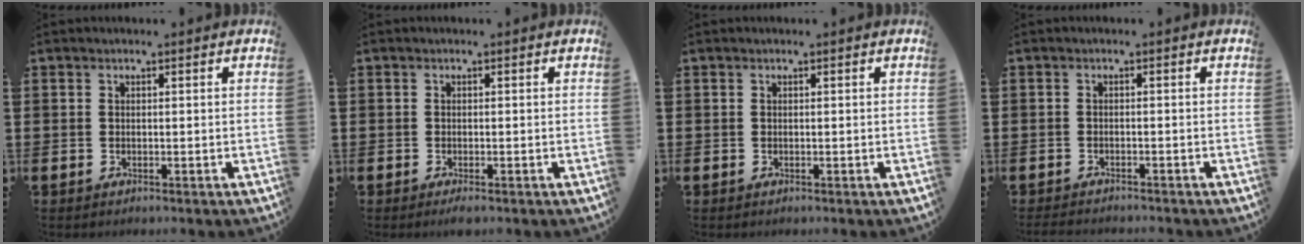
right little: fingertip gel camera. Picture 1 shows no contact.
{"total": 0.7, "force": [-0.4, 0.1, 0.6], "torque": [-0.012, -0.001, -0.007]}
{"total": 0.0}
{"total": 1.0, "force": [-1.0, 0.1, 0.1], "torque": [-0.005, 0.000, -0.021]}